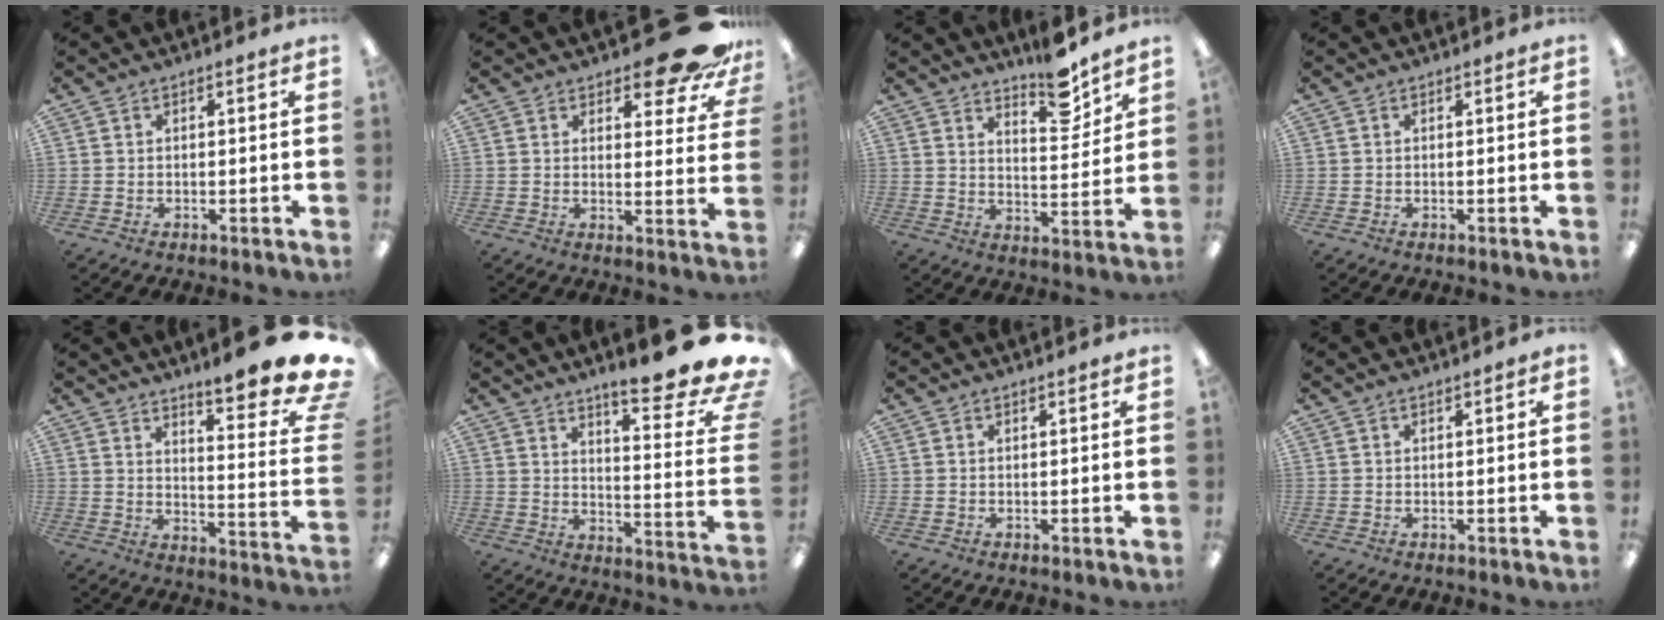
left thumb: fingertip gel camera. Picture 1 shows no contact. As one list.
[{"total": 14.2, "force": [9.9, 5.1, 8.9], "torque": [-0.106, -0.067, 0.164]}, {"total": 9.9, "force": [8.1, 3.3, 4.6], "torque": [-0.043, -0.062, 0.137]}, {"total": 0.0}, {"total": 13.6, "force": [10.5, 1.9, 8.4], "torque": [-0.111, -0.100, 0.169]}, {"total": 14.3, "force": [11.1, 1.8, 8.9], "torque": [-0.113, -0.107, 0.172]}, {"total": 0.5, "force": [0.4, 0.0, 0.4], "torque": [-0.007, 0.001, 0.006]}, {"total": 0.6, "force": [0.3, 0.2, 0.5], "torque": [-0.009, 0.002, 0.006]}]